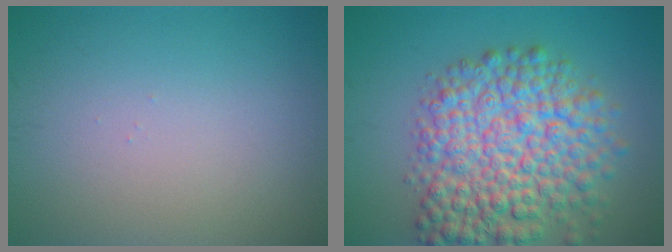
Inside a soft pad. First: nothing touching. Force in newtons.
{"total": 9.8, "press": 9.8, "slide": 0.4}